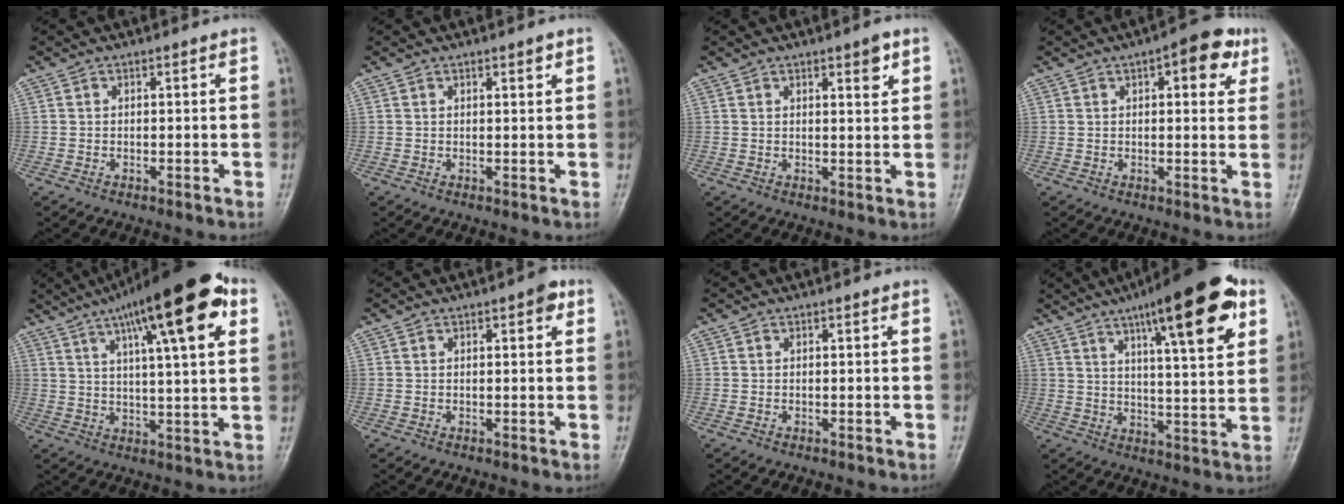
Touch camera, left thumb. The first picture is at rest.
{"total": 1.5, "force": [0.9, 0.4, 1.0], "torque": [-0.011, -0.004, 0.013]}
{"total": 3.4, "force": [2.0, 1.0, 2.6], "torque": [-0.029, -0.011, 0.027]}
{"total": 8.3, "force": [3.7, 3.5, 6.5], "torque": [-0.055, -0.005, 0.038]}
{"total": 21.2, "force": [10.1, 5.4, 17.9], "torque": [-0.257, -0.001, 0.149]}
{"total": 2.7, "force": [1.3, 1.1, 2.1], "torque": [-0.021, 0.000, 0.012]}
{"total": 0.0}
{"total": 19.9, "force": [10.1, 4.9, 16.4], "torque": [-0.214, -0.024, 0.146]}